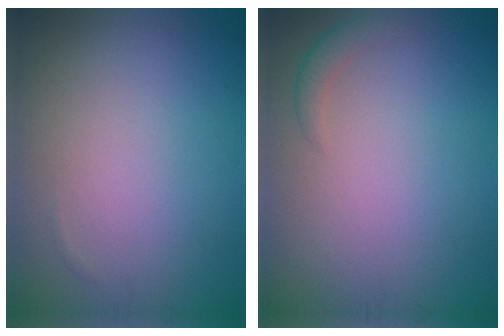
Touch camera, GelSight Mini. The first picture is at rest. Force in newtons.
{"total": 1.1, "press": 1.1, "slide": 0.1}